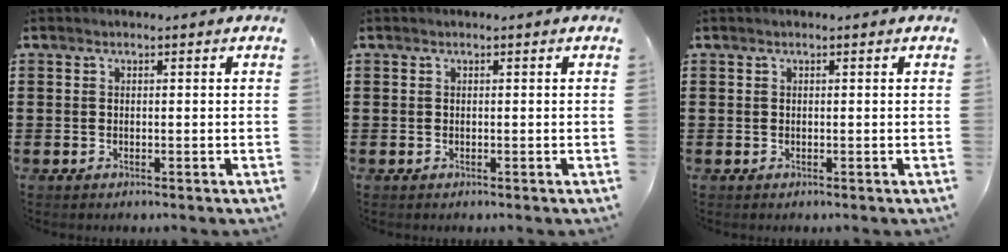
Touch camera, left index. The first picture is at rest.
{"total": 0.0}
{"total": 0.0}